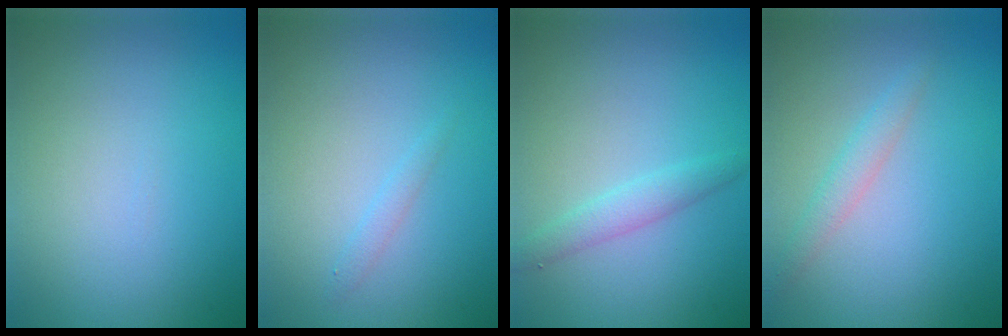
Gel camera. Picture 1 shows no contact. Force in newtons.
{"total": 0.8, "press": 0.8, "slide": 0.0}
{"total": 1.9, "press": 1.9, "slide": 0.1}
{"total": 1.6, "press": 1.6, "slide": 0.0}